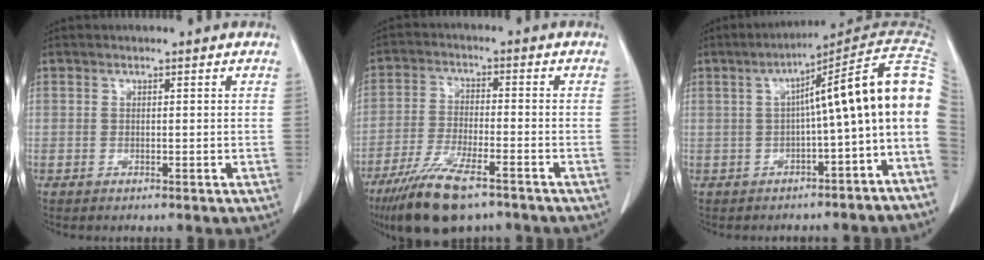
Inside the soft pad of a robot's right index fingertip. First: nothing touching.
{"total": 12.1, "force": [-8.5, 2.9, 8.1], "torque": [-0.153, -0.027, -0.149]}
{"total": 14.1, "force": [-1.1, 0.9, 14.1], "torque": [-0.182, 0.049, -0.021]}